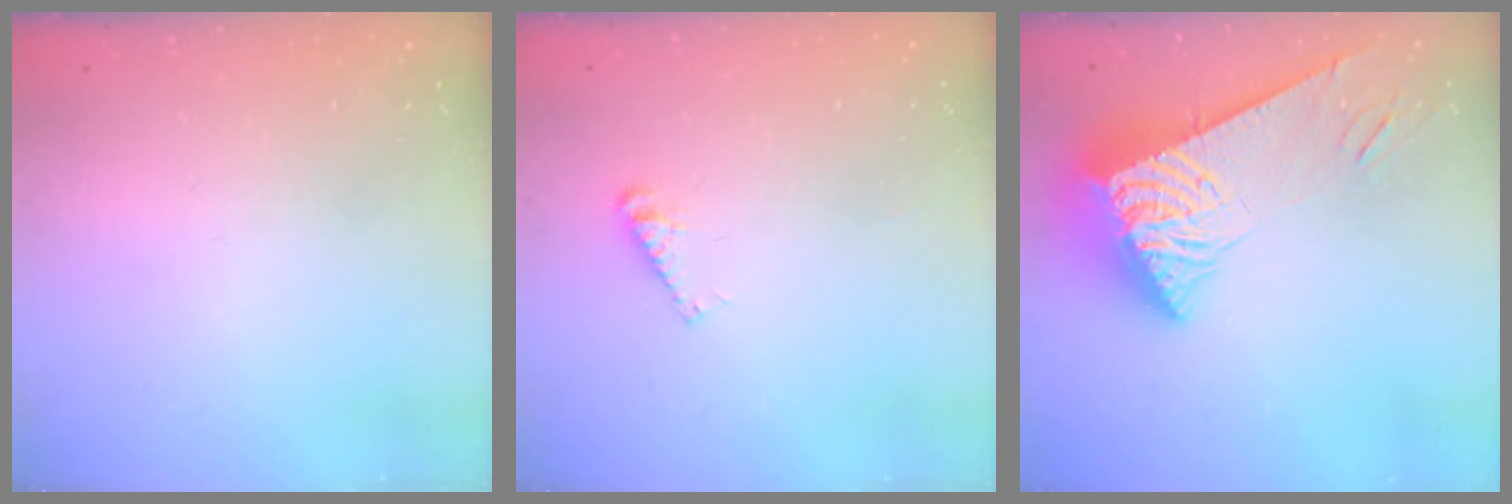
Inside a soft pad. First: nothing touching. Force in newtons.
{"total": 4.6, "press": 4.6, "slide": 0.6}
{"total": 9.8, "press": 9.7, "slide": 0.9}